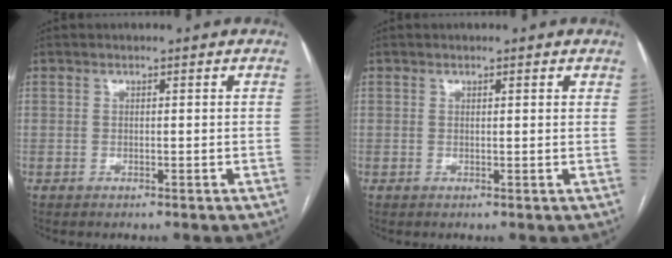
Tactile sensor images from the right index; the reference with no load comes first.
{"total": 1.2, "force": [0.9, 0.3, 0.6], "torque": [-0.011, 0.003, 0.008]}